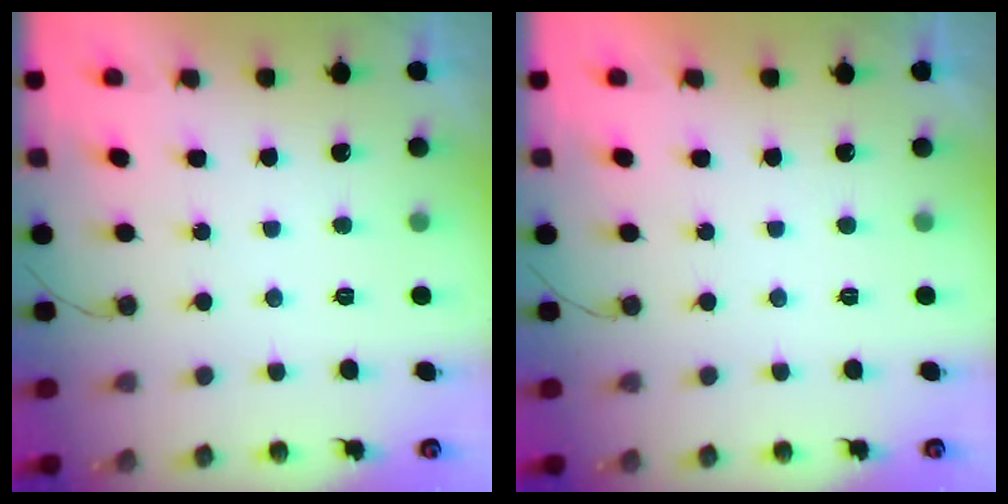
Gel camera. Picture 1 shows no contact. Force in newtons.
{"total": 1.7, "press": 1.7, "slide": 0.0}